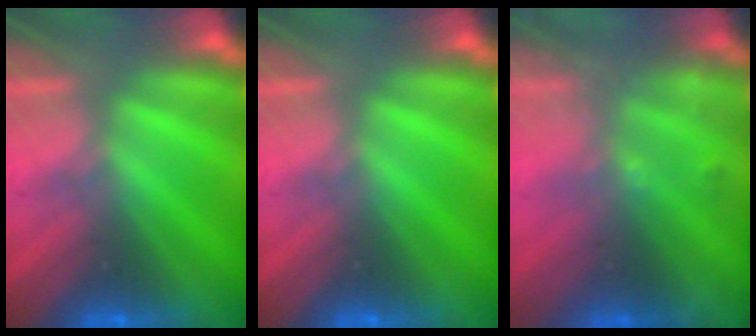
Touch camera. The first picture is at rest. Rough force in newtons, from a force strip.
{"total": 0.0}
{"total": 2.0}